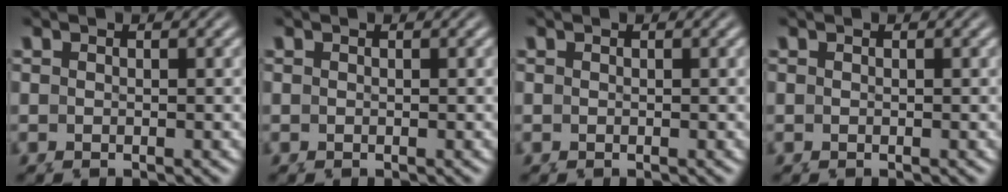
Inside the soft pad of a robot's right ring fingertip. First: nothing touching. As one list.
[{"total": 0.0}, {"total": 0.0}, {"total": 0.0}]